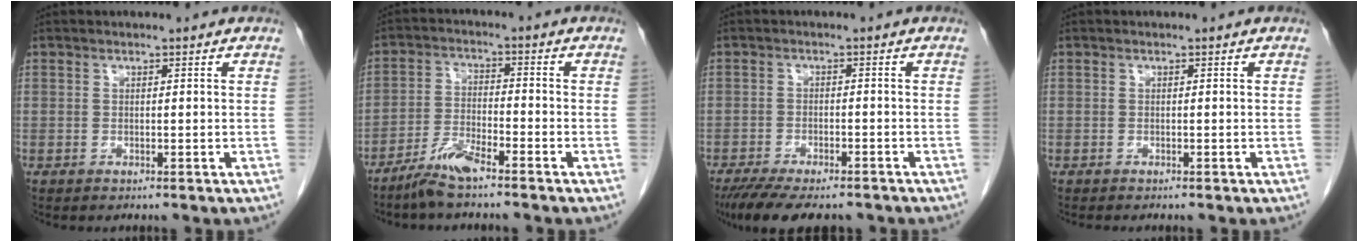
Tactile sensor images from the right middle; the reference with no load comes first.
{"total": 5.5, "force": [-4.5, 0.2, 3.1], "torque": [-0.066, -0.013, -0.093]}
{"total": 12.5, "force": [-10.1, 3.7, 6.3], "torque": [-0.111, -0.015, -0.148]}
{"total": 0.8, "force": [-0.8, 0.1, 0.3], "torque": [-0.006, -0.001, -0.012]}